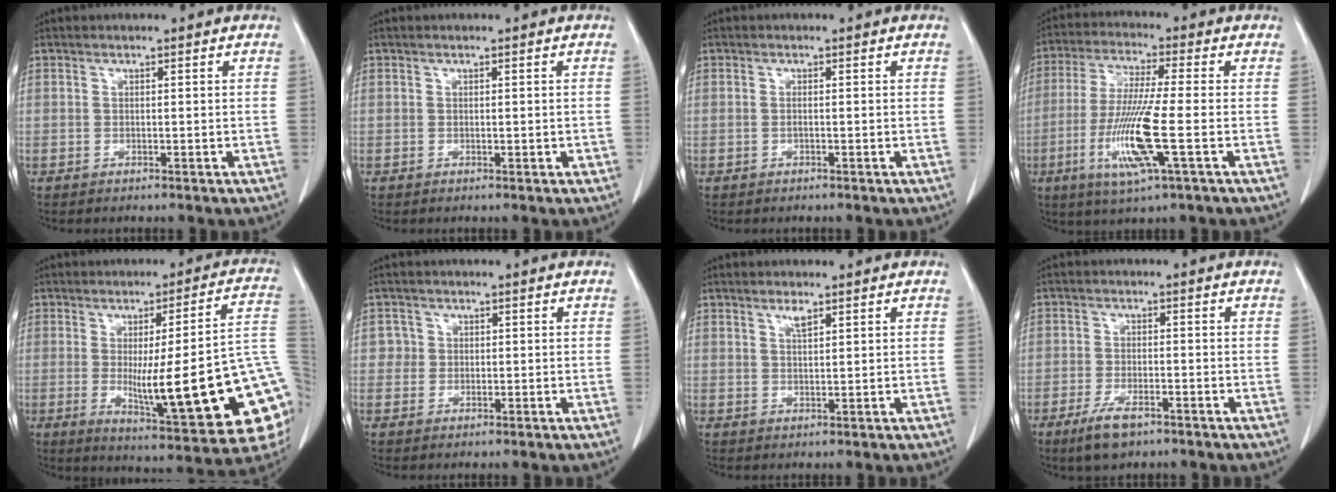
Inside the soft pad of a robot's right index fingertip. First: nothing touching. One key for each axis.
{"total": 0.8, "fx": -0.1, "fy": 0.3, "fz": 0.7, "tx": -0.012, "ty": -0.001, "tz": 0.002}
{"total": 0.6, "fx": -0.1, "fy": 0.1, "fz": 0.6, "tx": -0.013, "ty": -0.001, "tz": 0.000}
{"total": 12.1, "fx": -3.4, "fy": 0.1, "fz": 11.6, "tx": -0.242, "ty": -0.020, "tz": -0.070}
{"total": 24.1, "fx": -4.0, "fy": 2.4, "fz": 23.7, "tx": -0.245, "ty": -0.005, "tz": -0.044}
{"total": 1.9, "fx": 0.3, "fy": 1.9, "fz": -0.1, "tx": 0.015, "ty": 0.004, "tz": -0.001}
{"total": 1.6, "fx": 1.1, "fy": 0.2, "fz": 1.1, "tx": -0.025, "ty": -0.001, "tz": 0.022}
{"total": 5.2, "fx": -3.4, "fy": 1.6, "fz": 3.6, "tx": -0.078, "ty": -0.008, "tz": -0.058}